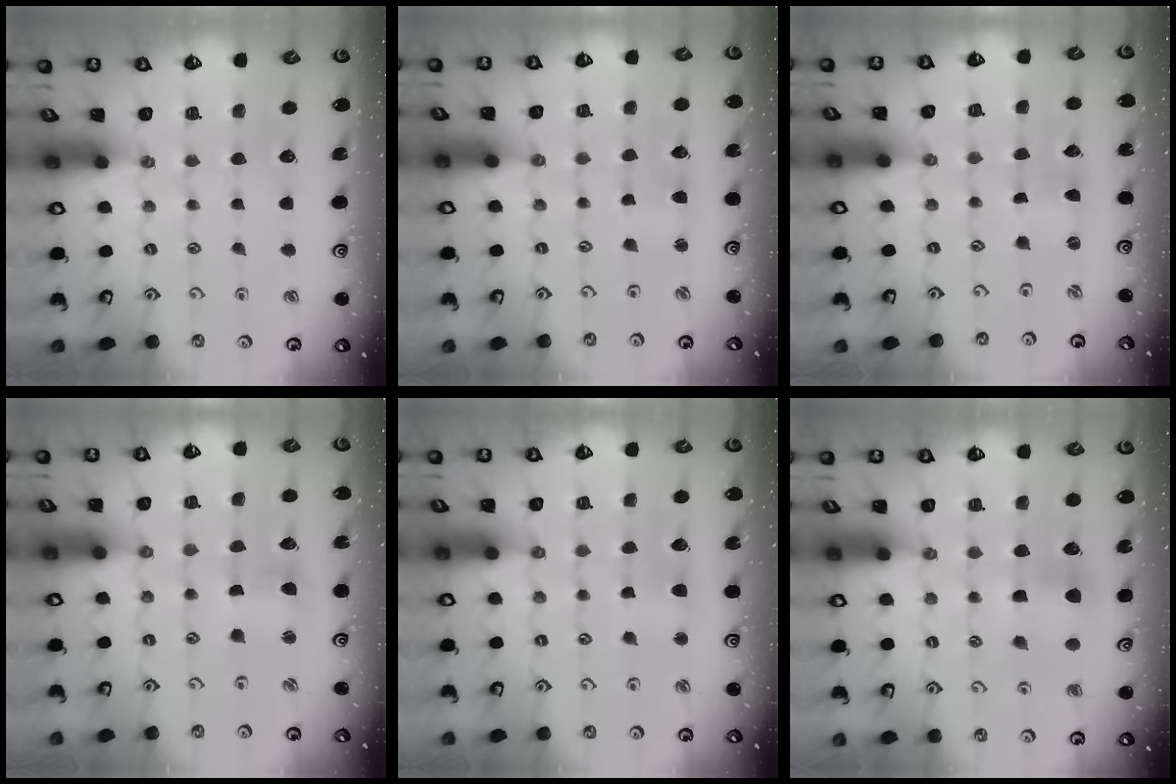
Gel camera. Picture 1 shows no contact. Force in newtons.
{"total": 2.7, "press": 2.7, "slide": 0.2}
{"total": 0.0}
{"total": 2.6, "press": 2.5, "slide": 0.3}
{"total": 3.0, "press": 3.0, "slide": 0.6}
{"total": 5.9, "press": 5.8, "slide": 0.4}